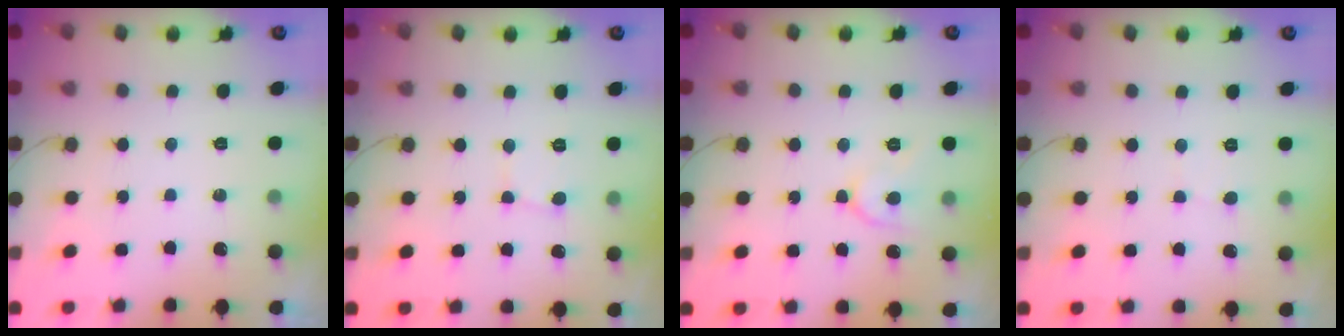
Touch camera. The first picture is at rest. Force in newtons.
{"total": 3.7, "press": 3.6, "slide": 0.3}
{"total": 7.5, "press": 7.4, "slide": 0.9}
{"total": 2.1, "press": 2.1, "slide": 0.2}